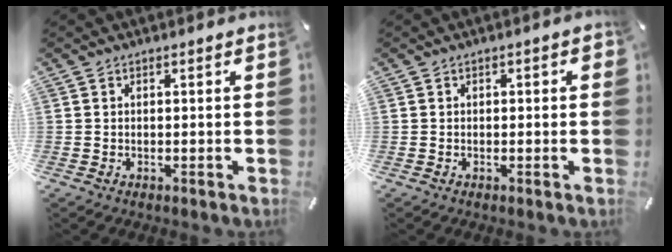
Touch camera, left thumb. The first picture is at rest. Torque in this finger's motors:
{"motor_torque": [-0.08, -0.08, 0.21, 0.07, -0.06]}